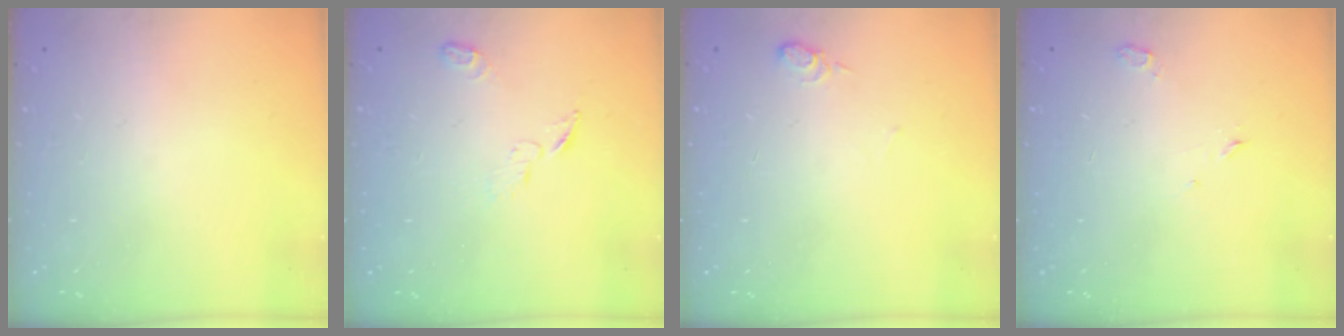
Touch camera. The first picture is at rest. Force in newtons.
{"total": 4.6, "press": 4.5, "slide": 0.5}
{"total": 5.6, "press": 5.5, "slide": 1.4}
{"total": 2.8, "press": 2.7, "slide": 0.7}